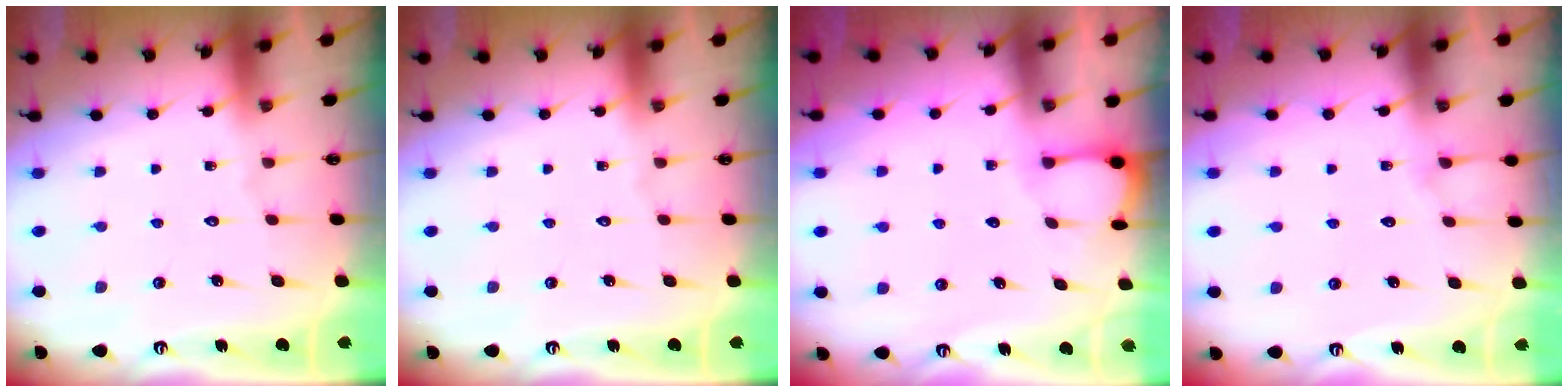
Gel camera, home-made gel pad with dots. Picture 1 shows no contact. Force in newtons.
{"total": 0.0}
{"total": 2.1, "press": 2.1, "slide": 0.2}
{"total": 4.4, "press": 4.4, "slide": 0.5}